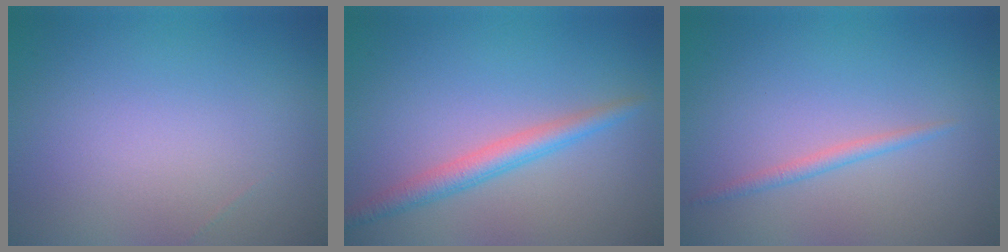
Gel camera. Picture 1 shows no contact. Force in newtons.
{"total": 2.8, "press": 2.8, "slide": 0.1}
{"total": 1.2, "press": 1.2, "slide": 0.0}